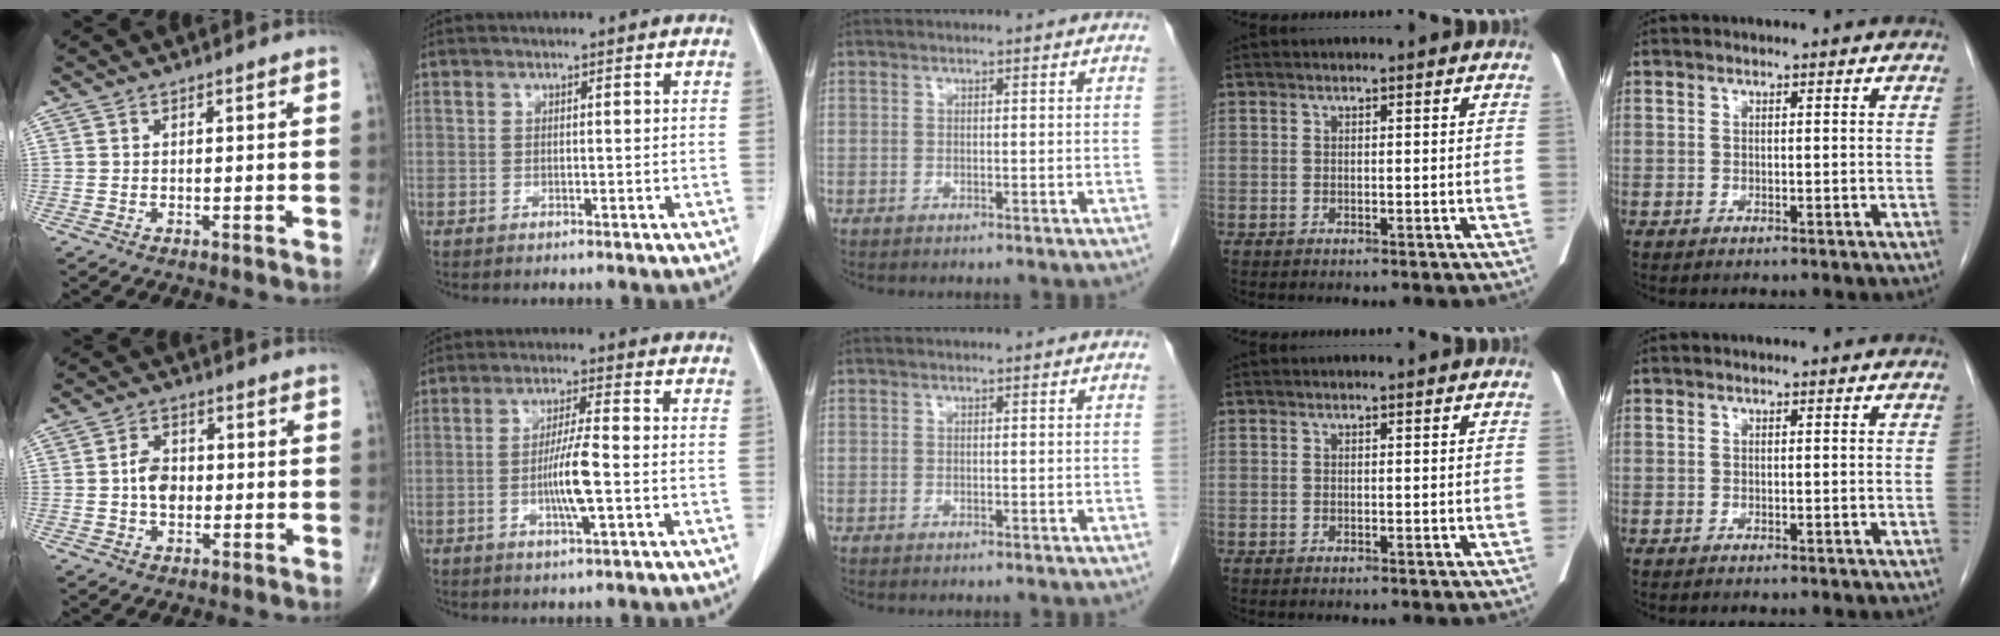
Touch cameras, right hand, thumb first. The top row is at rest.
{"thumb": {"total": 5.6, "force": [-0.3, 4.0, 4.0], "torque": [-0.059, 0.011, -0.009]}, "index": {"total": 7.1, "force": [-1.5, 0.6, 6.9], "torque": [-0.132, -0.002, -0.029]}}